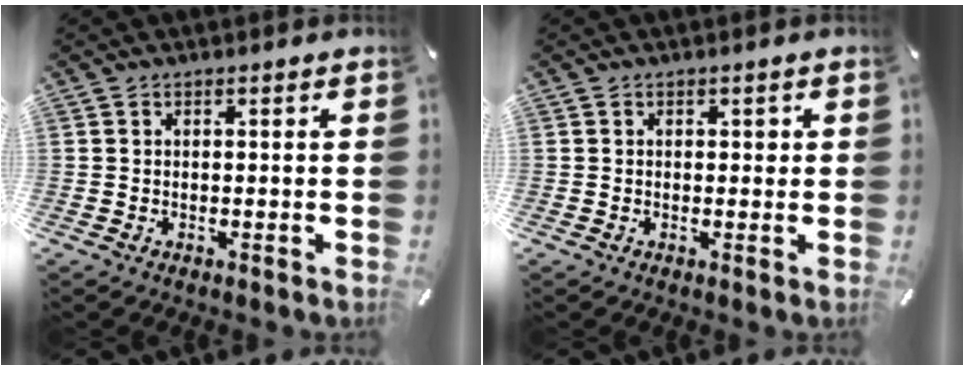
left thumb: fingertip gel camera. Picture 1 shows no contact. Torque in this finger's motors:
{"motor_torque": [0.19, 0.47, -0.05, -0.18, 0.00]}